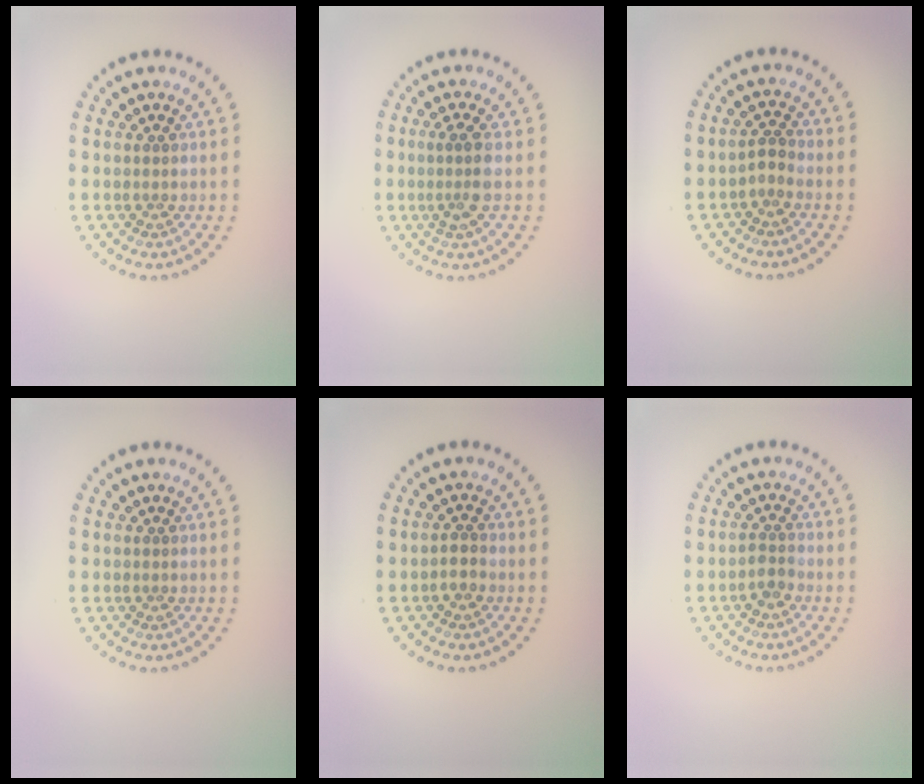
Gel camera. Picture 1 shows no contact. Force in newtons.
{"total": 2.3, "press": 1.8, "slide": 1.5}
{"total": 1.2, "press": 1.0, "slide": 0.7}
{"total": 0.0}
{"total": 1.2, "press": 1.1, "slide": 0.6}
{"total": 1.5, "press": 1.2, "slide": 0.9}